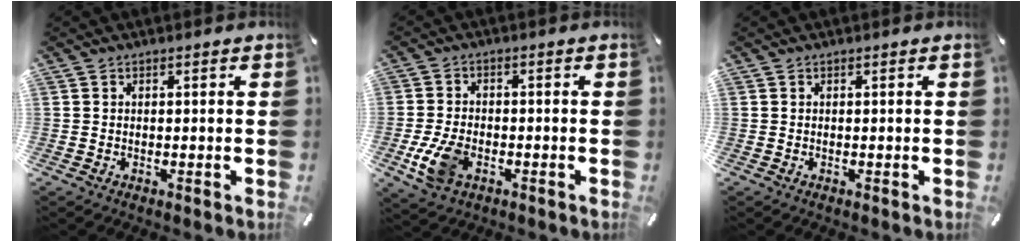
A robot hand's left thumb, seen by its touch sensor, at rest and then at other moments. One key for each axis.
{"total": 8.2, "fx": -2.8, "fy": 5.3, "fz": 5.5, "tx": -0.131, "ty": 0.004, "tz": -0.051}
{"total": 0.0}